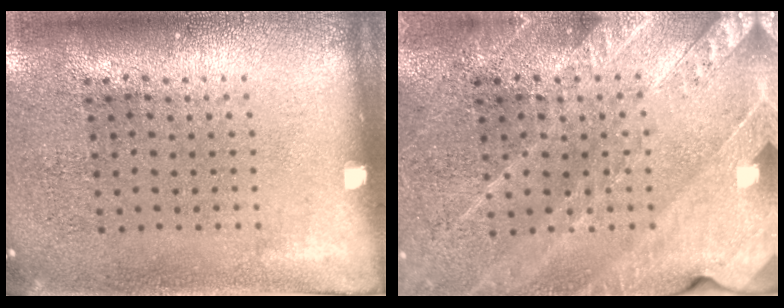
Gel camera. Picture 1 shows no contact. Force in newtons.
{"total": 2.6, "press": 2.5, "slide": 0.7}